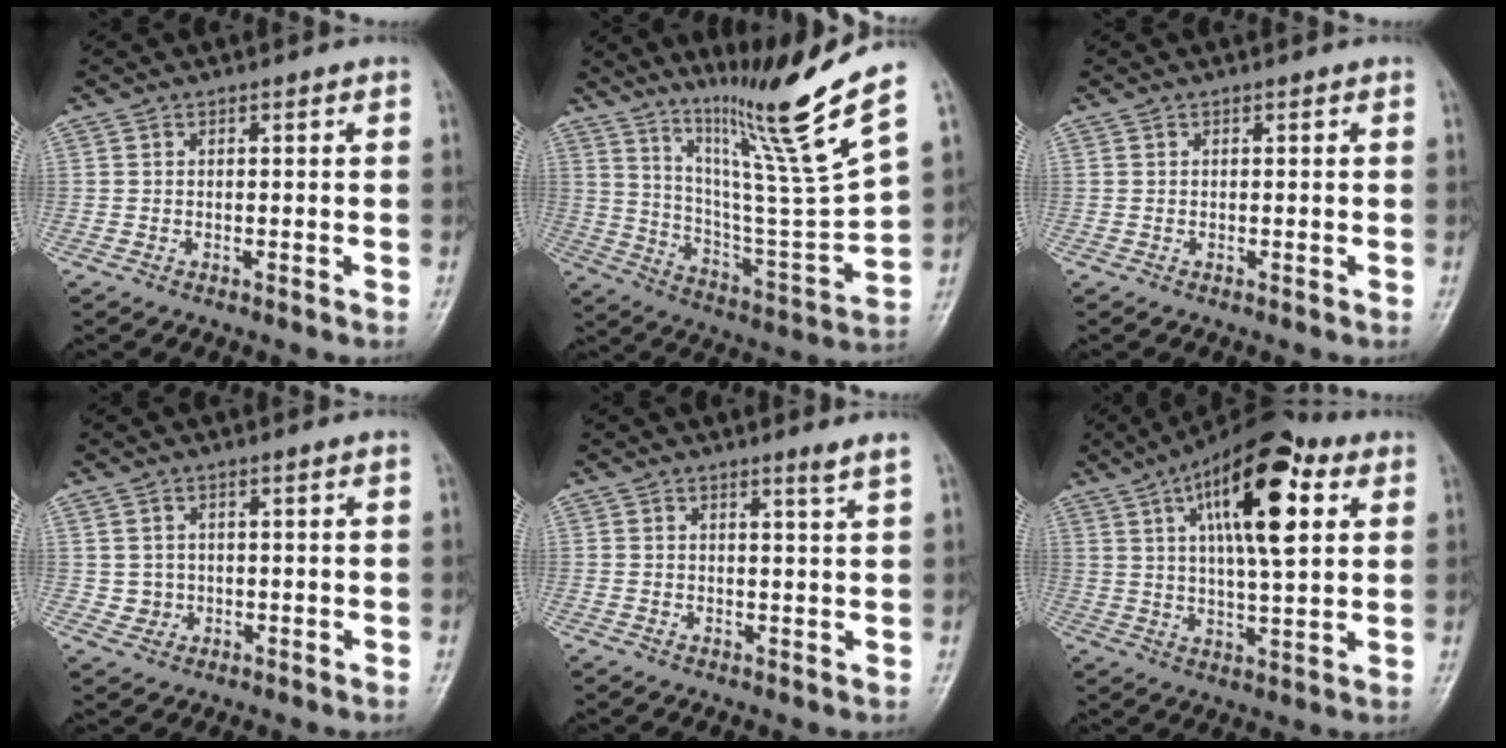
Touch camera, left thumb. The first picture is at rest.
{"total": 20.8, "force": [14.1, -1.1, 15.3], "torque": [-0.214, -0.098, 0.245]}
{"total": 0.0}
{"total": 2.0, "force": [0.1, 1.9, 0.4], "torque": [0.003, 0.001, 0.006]}
{"total": 1.7, "force": [1.3, -0.6, 1.0], "torque": [-0.016, -0.018, 0.021]}
{"total": 18.0, "force": [6.6, 6.6, 15.4], "torque": [-0.226, -0.005, 0.097]}